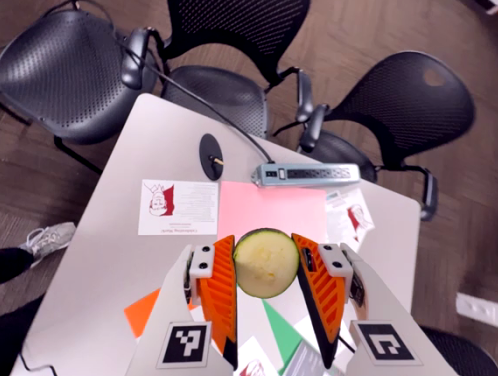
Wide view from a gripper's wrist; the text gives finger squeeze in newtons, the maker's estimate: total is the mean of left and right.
{"total": 13.2, "left": 13.3, "right": 13.2}